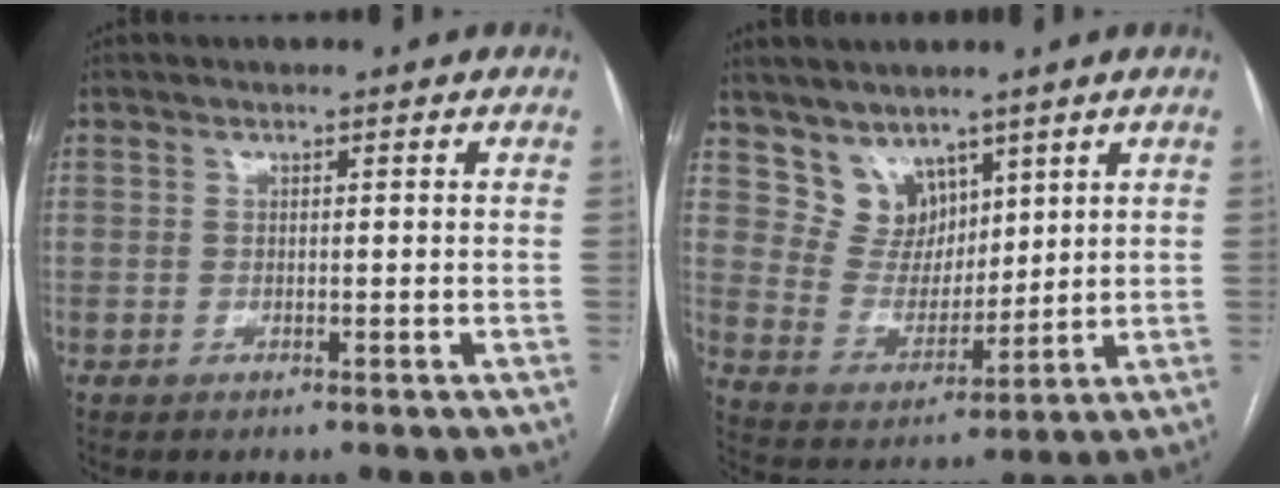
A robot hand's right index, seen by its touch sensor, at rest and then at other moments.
{"total": 7.4, "force": [5.2, 5.1, 1.4], "torque": [-0.032, 0.014, 0.113]}